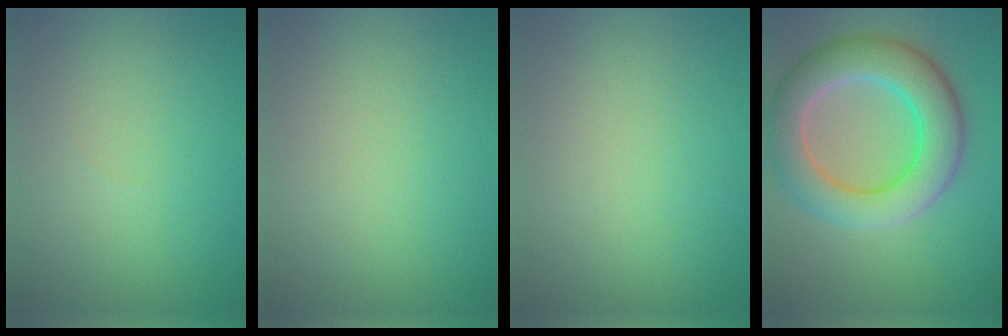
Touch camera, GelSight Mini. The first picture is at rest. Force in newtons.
{"total": 0.0}
{"total": 0.0}
{"total": 8.2, "press": 8.2, "slide": 0.4}